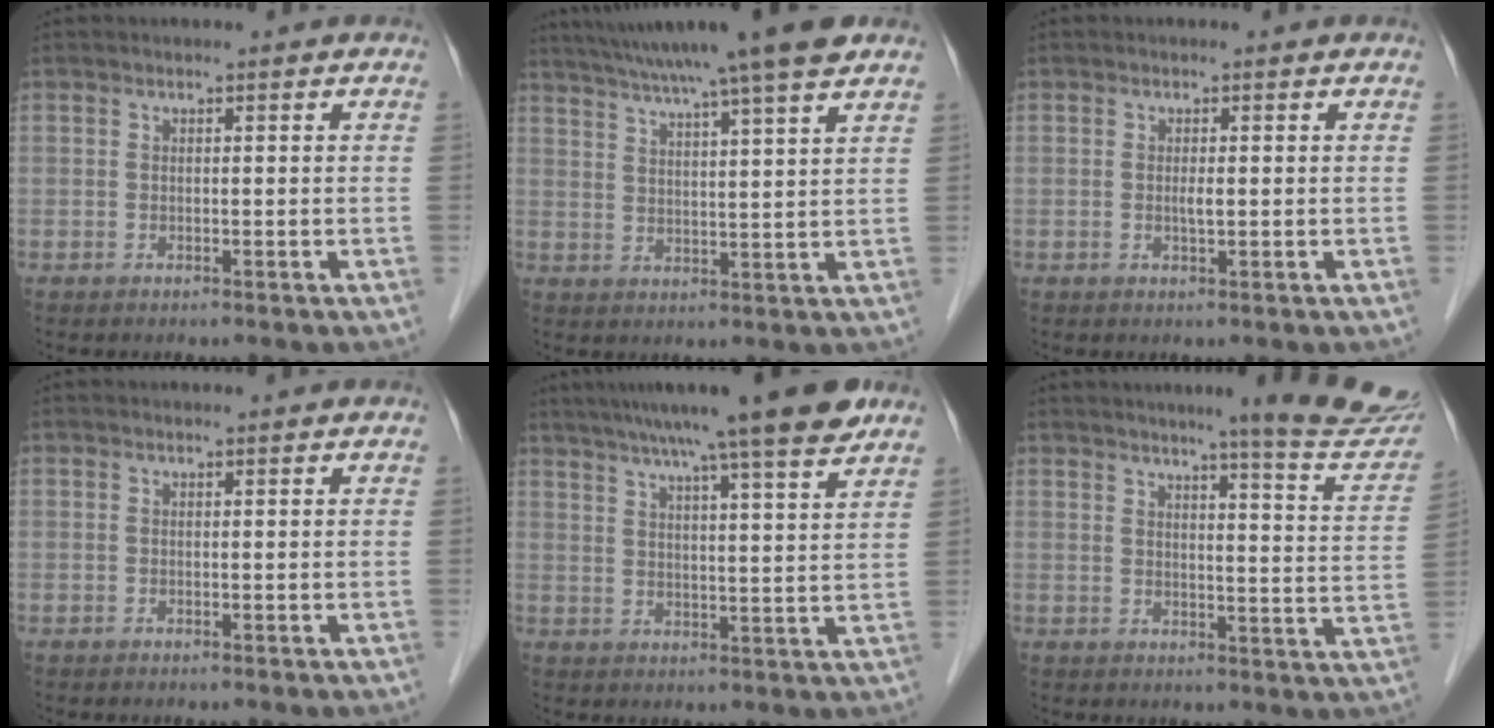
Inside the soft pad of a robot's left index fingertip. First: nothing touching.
{"total": 16.1, "force": [13.2, -0.8, 9.2], "torque": [-0.158, 0.023, 0.189]}
{"total": 1.1, "force": [0.0, 0.1, 1.1], "torque": [-0.023, -0.001, 0.000]}
{"total": 0.0}
{"total": 15.2, "force": [11.9, -0.2, 9.4], "torque": [-0.145, 0.021, 0.163]}
{"total": 13.9, "force": [12.3, -0.3, 6.4], "torque": [-0.067, -0.051, 0.133]}